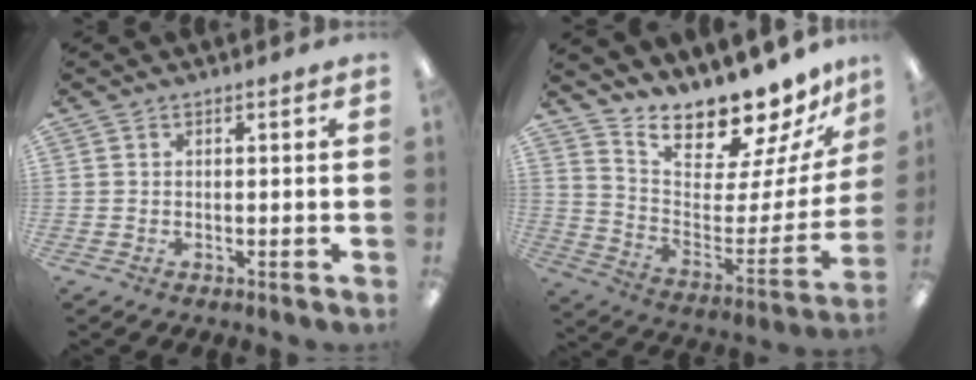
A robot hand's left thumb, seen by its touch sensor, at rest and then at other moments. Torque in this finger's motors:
{"motor_torque": [0.44, 0.20, 0.90, -1.81, 0.07]}